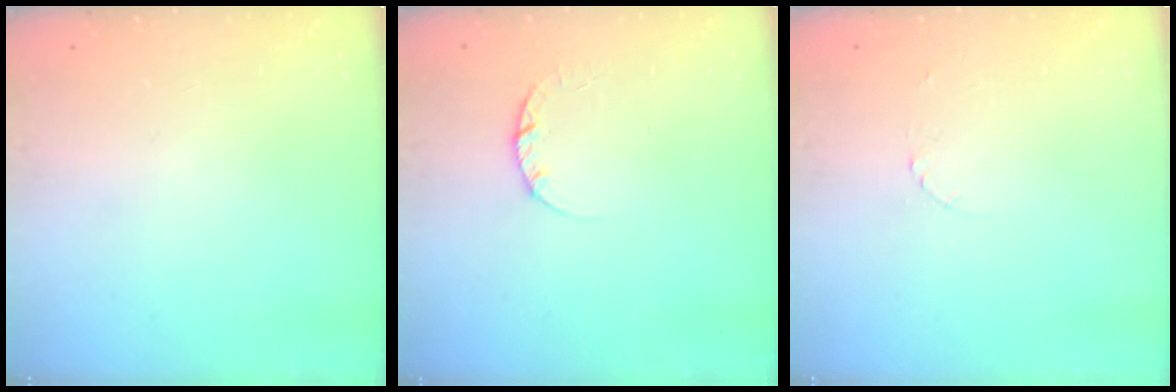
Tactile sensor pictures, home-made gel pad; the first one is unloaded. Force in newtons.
{"total": 2.4, "press": 2.4, "slide": 0.3}
{"total": 1.3, "press": 1.3, "slide": 0.1}